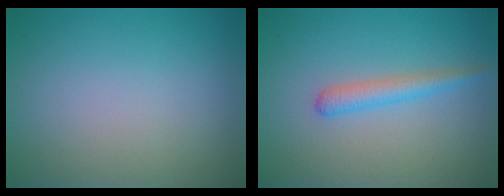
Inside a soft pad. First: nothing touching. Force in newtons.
{"total": 2.0, "press": 1.9, "slide": 0.1}